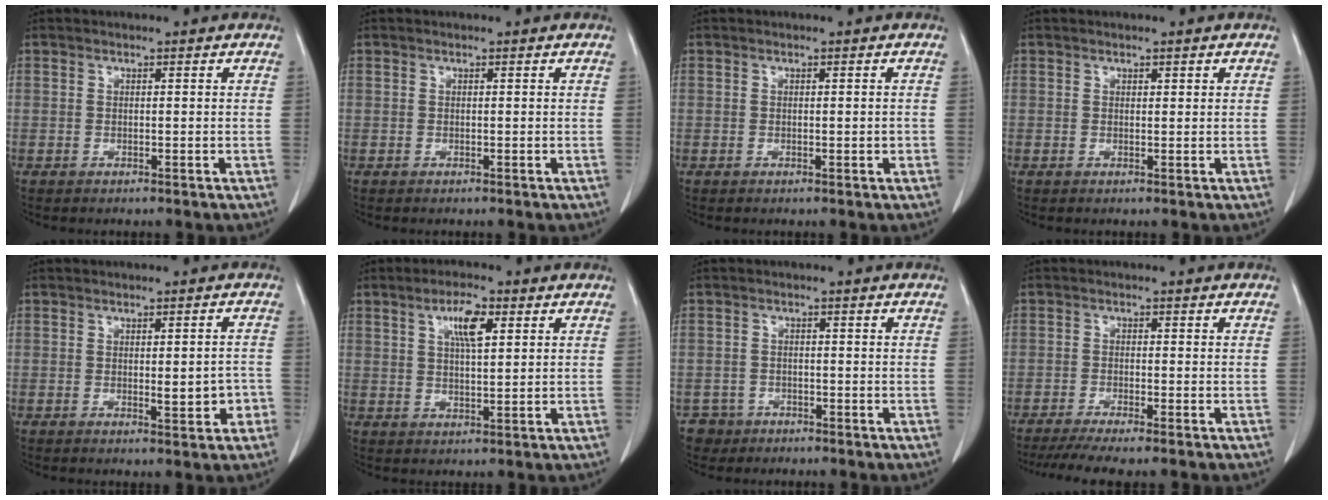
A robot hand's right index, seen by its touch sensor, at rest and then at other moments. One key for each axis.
{"total": 0.0}
{"total": 0.8, "fx": -0.1, "fy": 0.3, "fz": 0.7, "tx": -0.011, "ty": 0.001, "tz": 0.002}
{"total": 0.6, "fx": 0.4, "fy": 0.2, "fz": 0.4, "tx": -0.003, "ty": -0.001, "tz": 0.005}
{"total": 4.1, "fx": -1.0, "fy": 1.4, "fz": 3.7, "tx": -0.044, "ty": 0.000, "tz": -0.007}
{"total": 5.6, "fx": 2.4, "fy": 1.4, "fz": 4.9, "tx": -0.090, "ty": 0.004, "tz": 0.043}
{"total": 3.1, "fx": -1.7, "fy": 2.5, "fz": -0.6, "tx": 0.011, "ty": 0.010, "tz": -0.032}
{"total": 7.0, "fx": -5.7, "fy": 0.0, "fz": 4.0, "tx": -0.057, "ty": -0.012, "tz": -0.091}